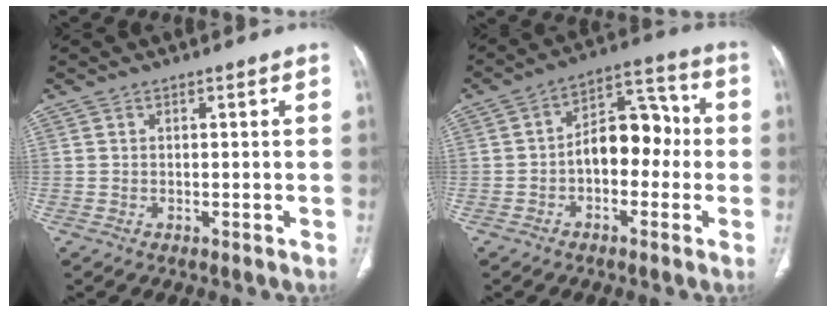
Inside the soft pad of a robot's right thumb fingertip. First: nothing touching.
{"total": 10.5, "force": [-1.3, 6.7, 8.0], "torque": [-0.086, 0.042, -0.033]}